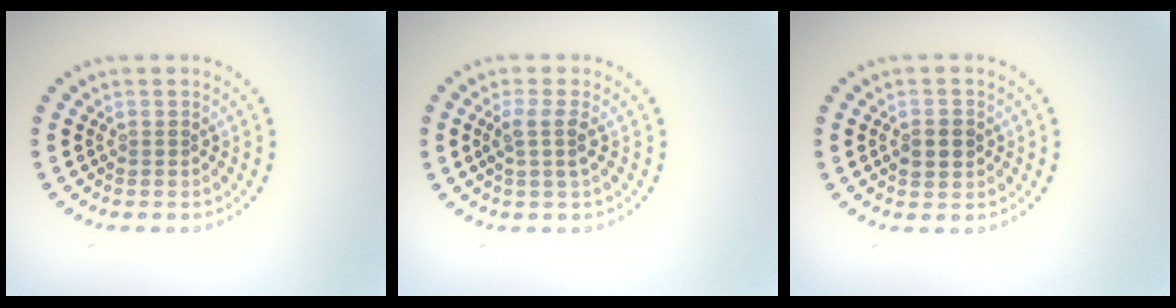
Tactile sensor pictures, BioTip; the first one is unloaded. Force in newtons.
{"total": 1.9, "press": 1.5, "slide": 1.1}
{"total": 2.0, "press": 2.0, "slide": 0.2}